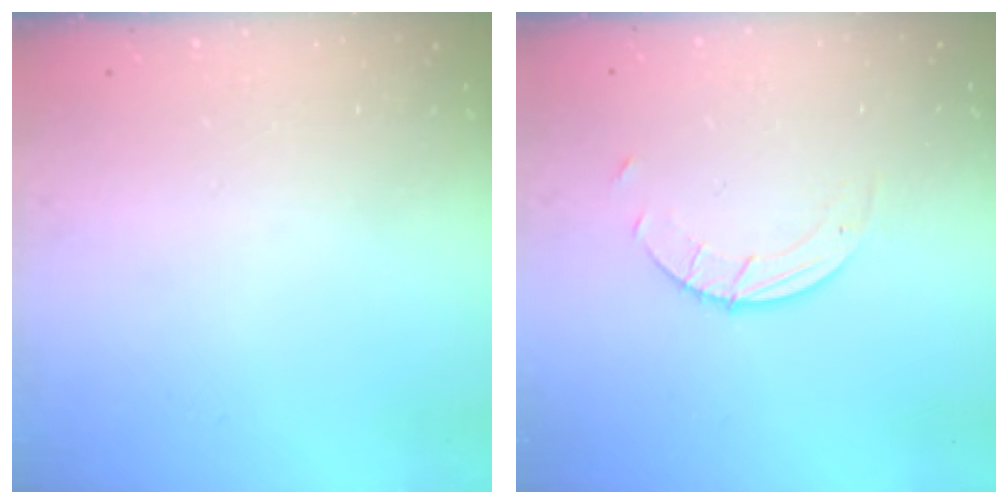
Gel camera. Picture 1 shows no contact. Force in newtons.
{"total": 2.7, "press": 2.7, "slide": 0.3}